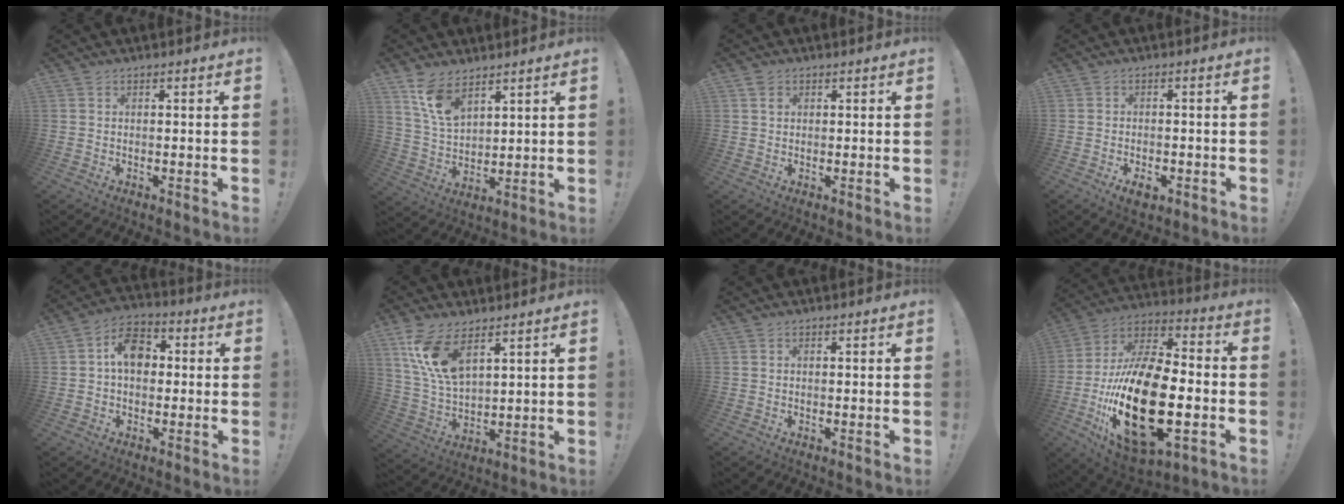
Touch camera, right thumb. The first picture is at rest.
{"total": 10.5, "force": [7.4, 5.1, 5.4], "torque": [-0.107, -0.036, 0.145]}
{"total": 1.6, "force": [0.8, 1.2, 0.6], "torque": [0.001, -0.002, 0.011]}
{"total": 3.6, "force": [-1.9, 1.7, 2.5], "torque": [-0.031, 0.006, -0.034]}
{"total": 9.5, "force": [1.2, 6.9, 6.5], "torque": [-0.092, 0.014, 0.024]}
{"total": 12.7, "force": [7.9, 5.7, 8.2], "torque": [-0.179, -0.034, 0.148]}
{"total": 0.0}
{"total": 30.4, "force": [-6.8, 14.6, 25.7], "torque": [-0.497, 0.032, -0.104]}